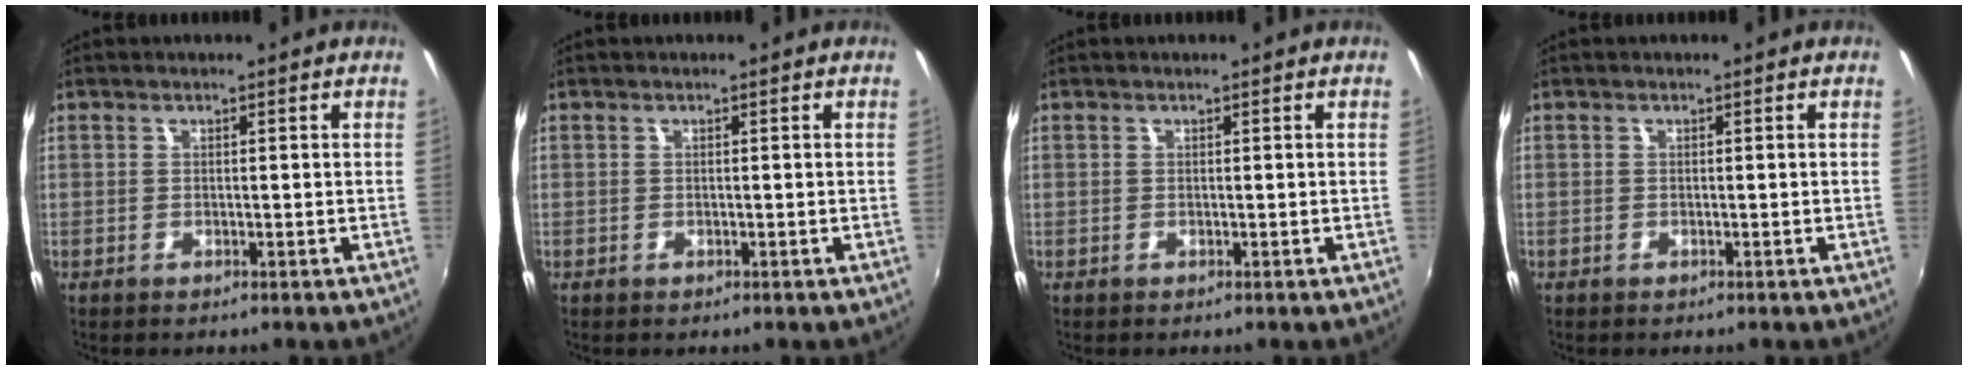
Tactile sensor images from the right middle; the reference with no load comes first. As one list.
[{"total": 0.0}, {"total": 0.0}, {"total": 0.0}]